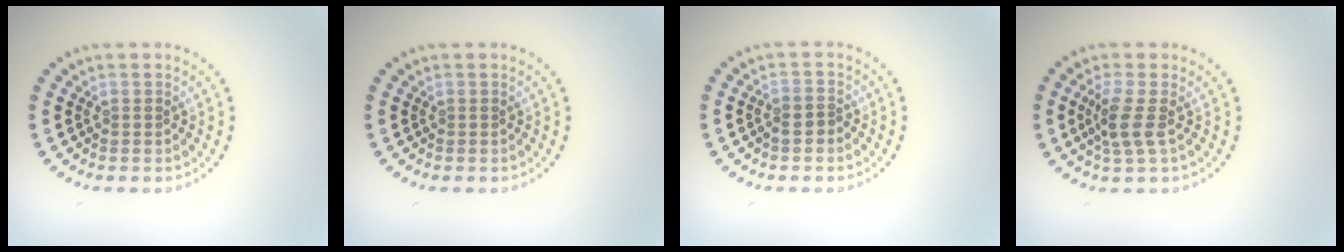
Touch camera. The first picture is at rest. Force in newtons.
{"total": 0.0}
{"total": 1.6, "press": 1.4, "slide": 0.6}
{"total": 2.6, "press": 2.1, "slide": 1.6}